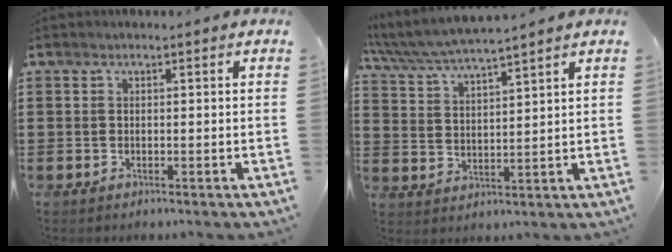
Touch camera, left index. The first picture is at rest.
{"total": 4.5, "force": [4.2, -0.4, 1.5], "torque": [-0.047, -0.026, 0.070]}